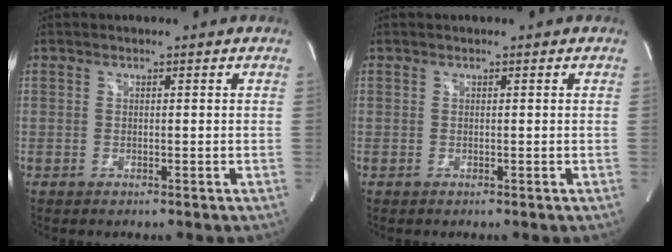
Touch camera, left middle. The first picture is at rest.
{"total": 0.0}